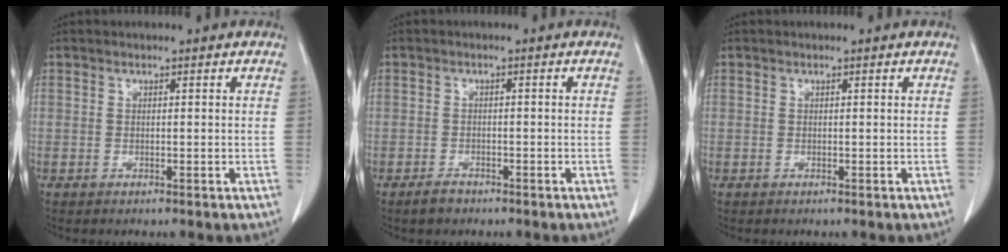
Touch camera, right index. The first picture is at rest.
{"total": 2.0, "force": [-1.6, 1.1, 0.7], "torque": [-0.015, 0.001, -0.023]}
{"total": 0.0}